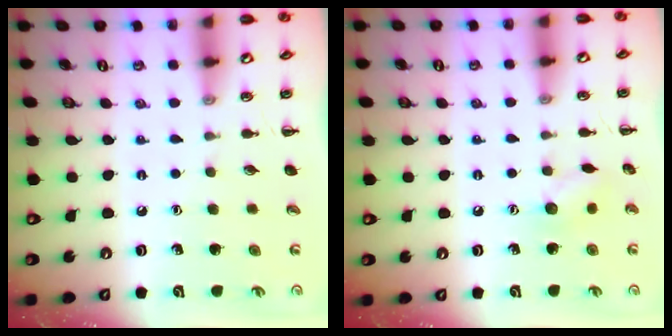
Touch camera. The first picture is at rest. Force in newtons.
{"total": 7.0, "press": 6.9, "slide": 1.3}